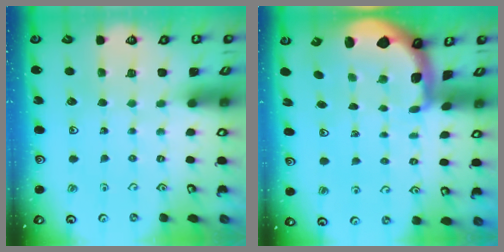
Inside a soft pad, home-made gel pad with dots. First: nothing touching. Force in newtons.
{"total": 1.7, "press": 1.7, "slide": 0.4}